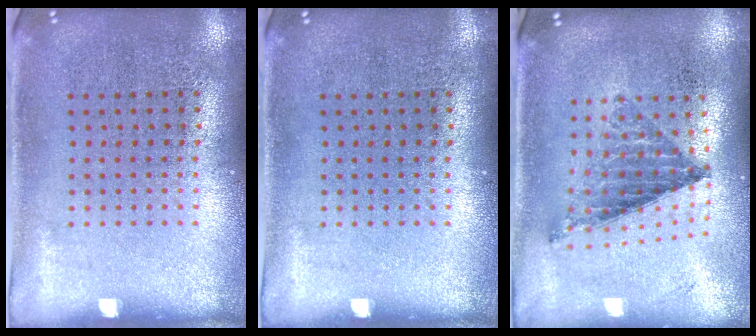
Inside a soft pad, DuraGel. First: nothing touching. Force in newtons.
{"total": 0.0}
{"total": 0.8, "press": 0.8, "slide": 0.1}